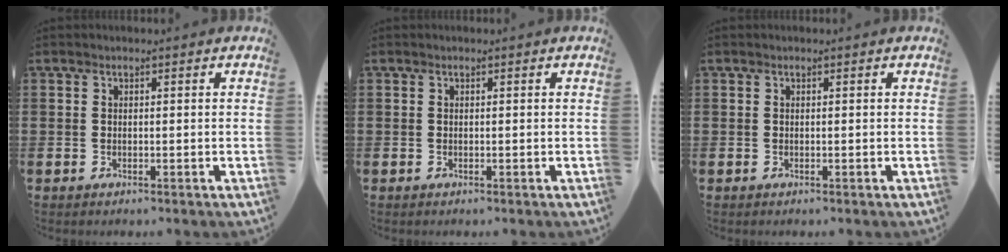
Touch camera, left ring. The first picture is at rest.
{"total": 0.0}
{"total": 0.0}